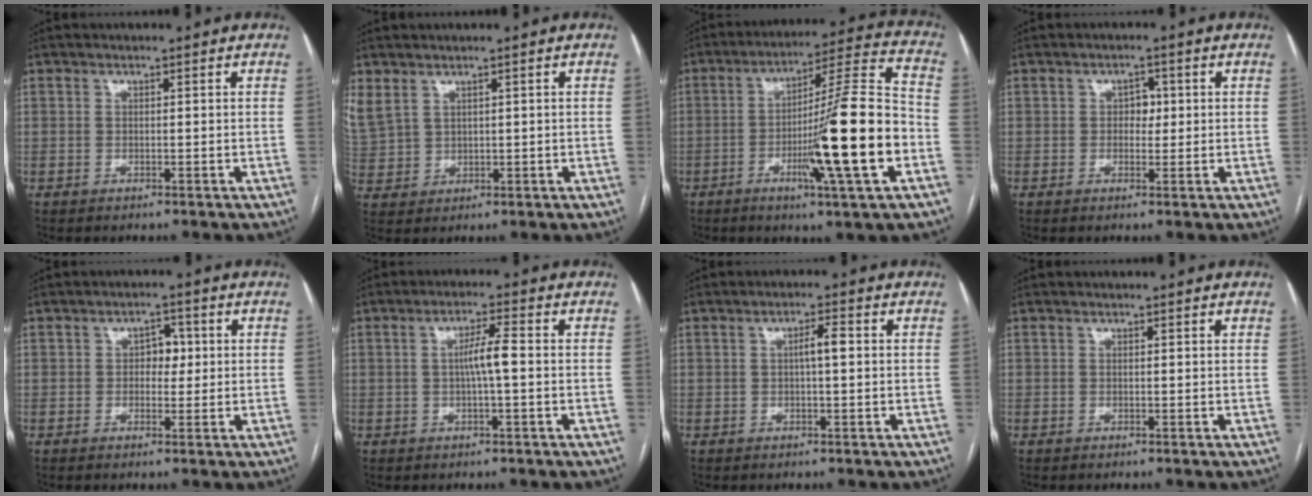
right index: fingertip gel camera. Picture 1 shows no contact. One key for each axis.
{"total": 6.8, "fx": 3.8, "fy": 4.6, "fz": 3.2, "tx": -0.098, "ty": 0.011, "tz": 0.096}
{"total": 18.2, "fx": -5.1, "fy": -0.5, "fz": 17.5, "tx": -0.278, "ty": -0.006, "tz": -0.086}
{"total": 2.3, "fx": 0.2, "fy": 1.6, "fz": 1.6, "tx": -0.017, "ty": 0.006, "tz": 0.002}
{"total": 3.2, "fx": 0.3, "fy": 2.1, "fz": 2.4, "tx": -0.029, "ty": 0.011, "tz": 0.004}
{"total": 4.1, "fx": -0.1, "fy": 0.1, "fz": 4.1, "tx": -0.075, "ty": 0.005, "tz": -0.001}
{"total": 2.7, "fx": 0.2, "fy": 0.3, "fz": 2.7, "tx": -0.045, "ty": 0.004, "tz": 0.003}
{"total": 0.0}